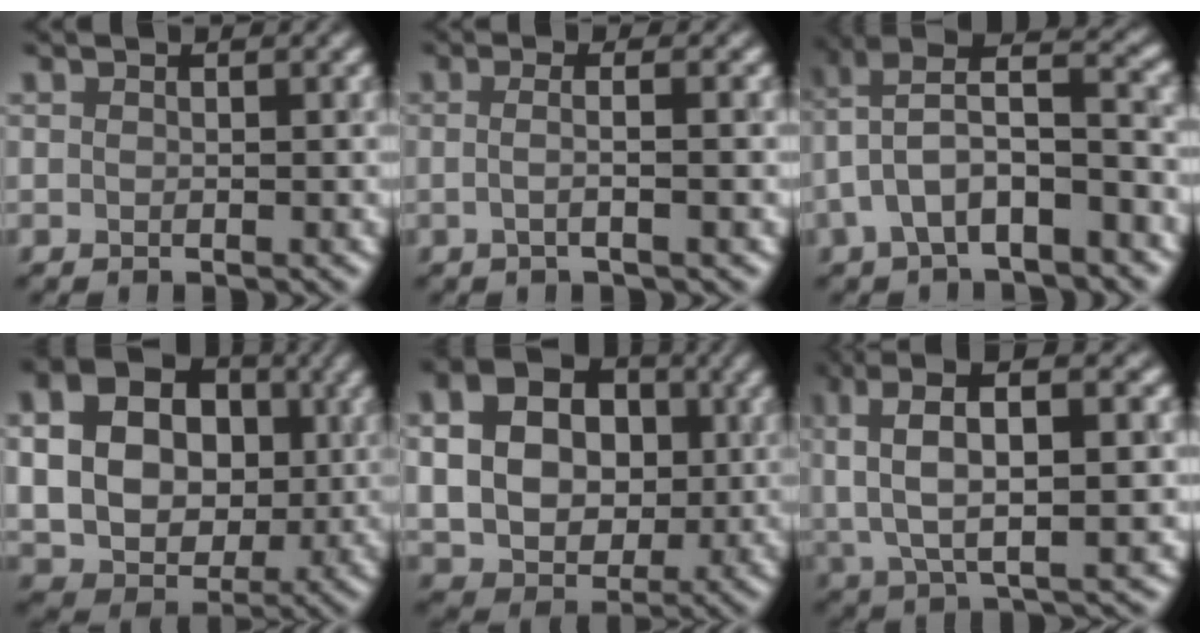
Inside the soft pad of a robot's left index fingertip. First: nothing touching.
{"total": 3.1, "force": [0.0, 1.2, 2.9], "torque": [-0.032, -0.003, -0.020]}
{"total": 7.5, "force": [-1.6, 3.5, 6.5], "torque": [-0.122, 0.022, -0.033]}
{"total": 14.1, "force": [2.2, 11.1, 8.3], "torque": [-0.168, 0.027, 0.046]}
{"total": 10.9, "force": [1.6, 8.4, 6.8], "torque": [-0.139, 0.013, 0.031]}
{"total": 10.4, "force": [3.1, 4.1, 9.0], "torque": [-0.178, 0.017, 0.054]}